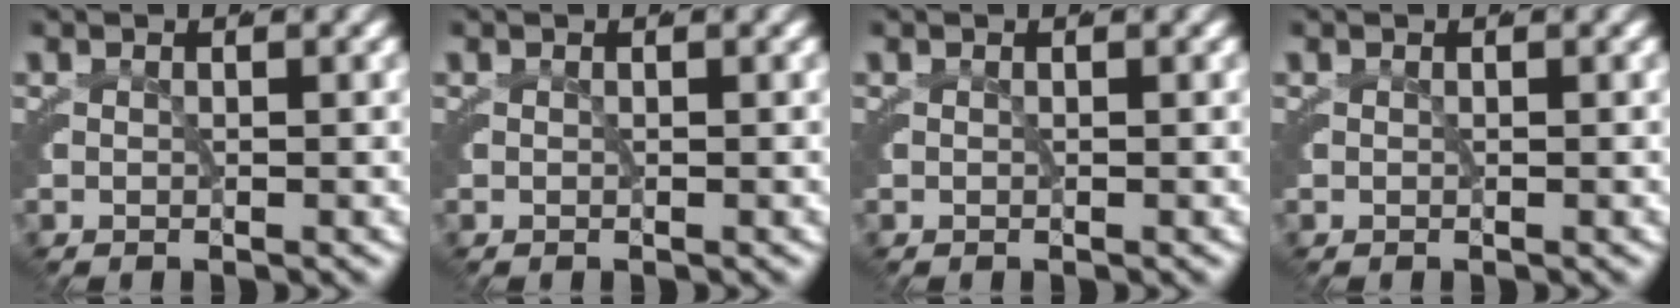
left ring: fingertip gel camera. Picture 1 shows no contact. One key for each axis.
{"total": 0.0}
{"total": 0.0}
{"total": 0.0}